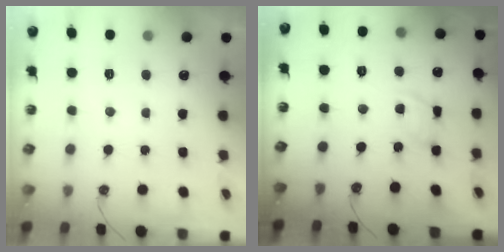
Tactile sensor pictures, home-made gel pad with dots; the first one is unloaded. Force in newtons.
{"total": 8.5, "press": 8.5, "slide": 0.4}